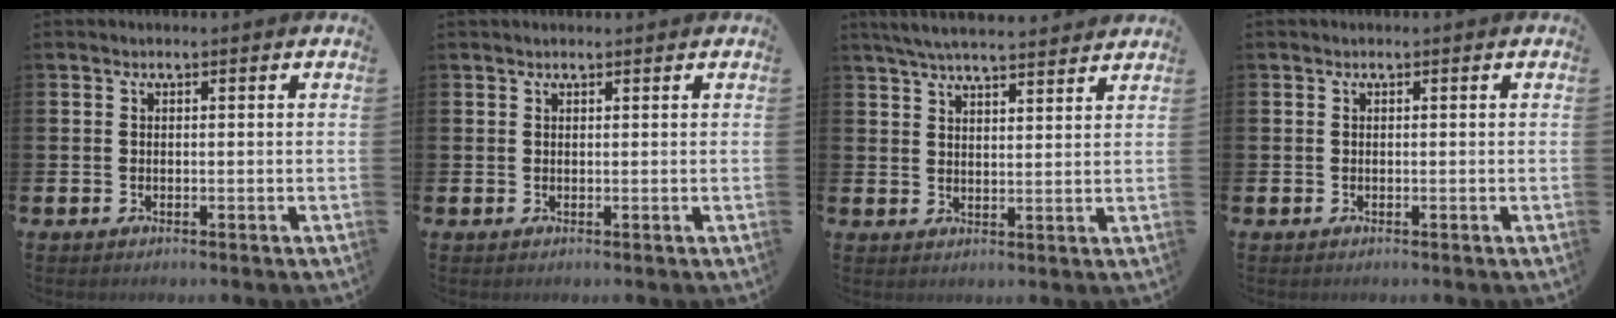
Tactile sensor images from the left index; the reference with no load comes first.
{"total": 0.7, "force": [0.7, 0.1, 0.2], "torque": [0.011, -0.004, 0.009]}
{"total": 5.6, "force": [5.4, 0.3, 1.4], "torque": [-0.037, -0.023, 0.096]}
{"total": 0.0}